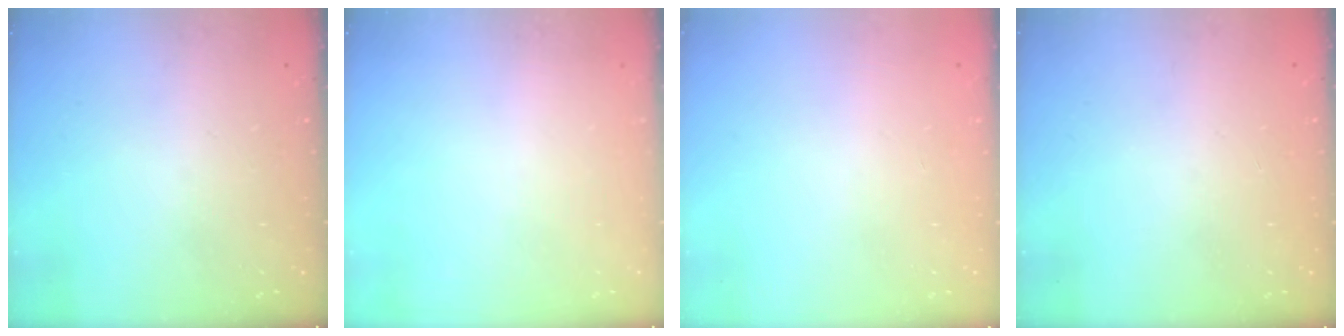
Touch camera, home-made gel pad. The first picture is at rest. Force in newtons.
{"total": 0.0}
{"total": 0.0}
{"total": 0.0}